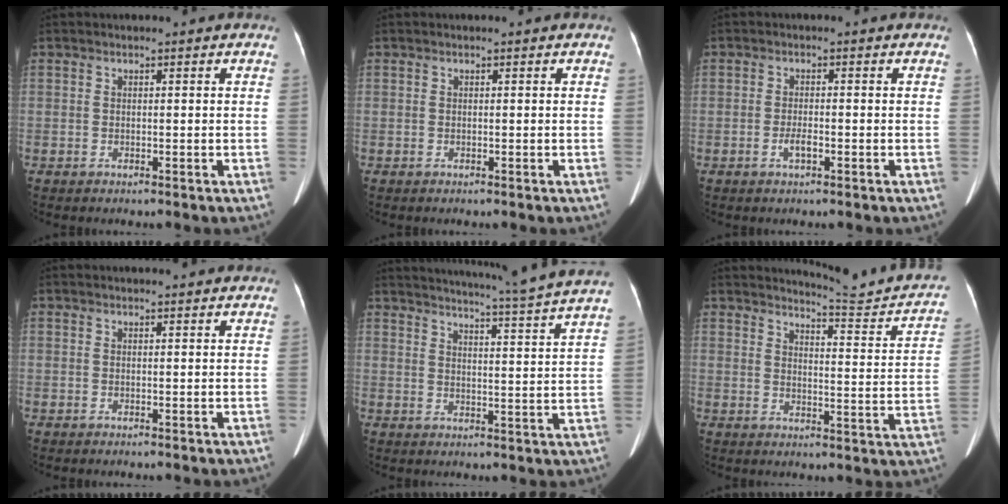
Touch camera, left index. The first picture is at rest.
{"total": 0.0}
{"total": 1.9, "force": [-0.9, 0.5, 1.6], "torque": [-0.033, 0.000, -0.015]}
{"total": 2.2, "force": [2.2, 0.1, 0.4], "torque": [-0.012, 0.015, 0.023]}
{"total": 19.1, "force": [17.4, -2.5, 7.6], "torque": [-0.132, -0.060, 0.213]}
{"total": 11.8, "force": [11.5, -0.4, 2.8], "torque": [-0.027, -0.059, 0.134]}